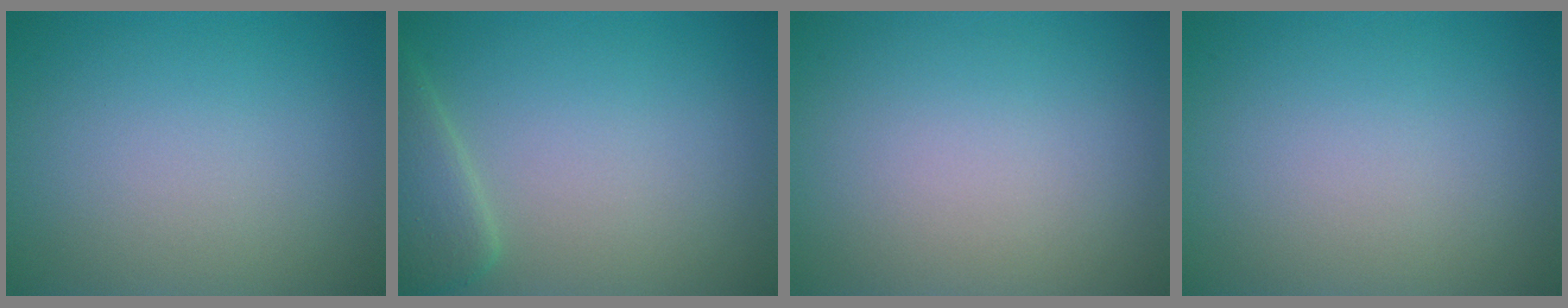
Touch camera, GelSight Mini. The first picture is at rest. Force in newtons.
{"total": 2.8, "press": 2.8, "slide": 0.2}
{"total": 0.0}
{"total": 0.0}